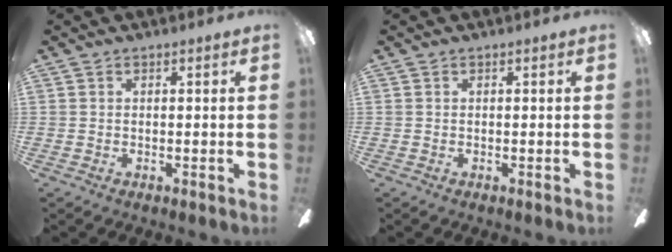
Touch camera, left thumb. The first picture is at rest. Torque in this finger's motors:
{"motor_torque": [0.00, 0.00, -0.01, 0.01, 0.00]}